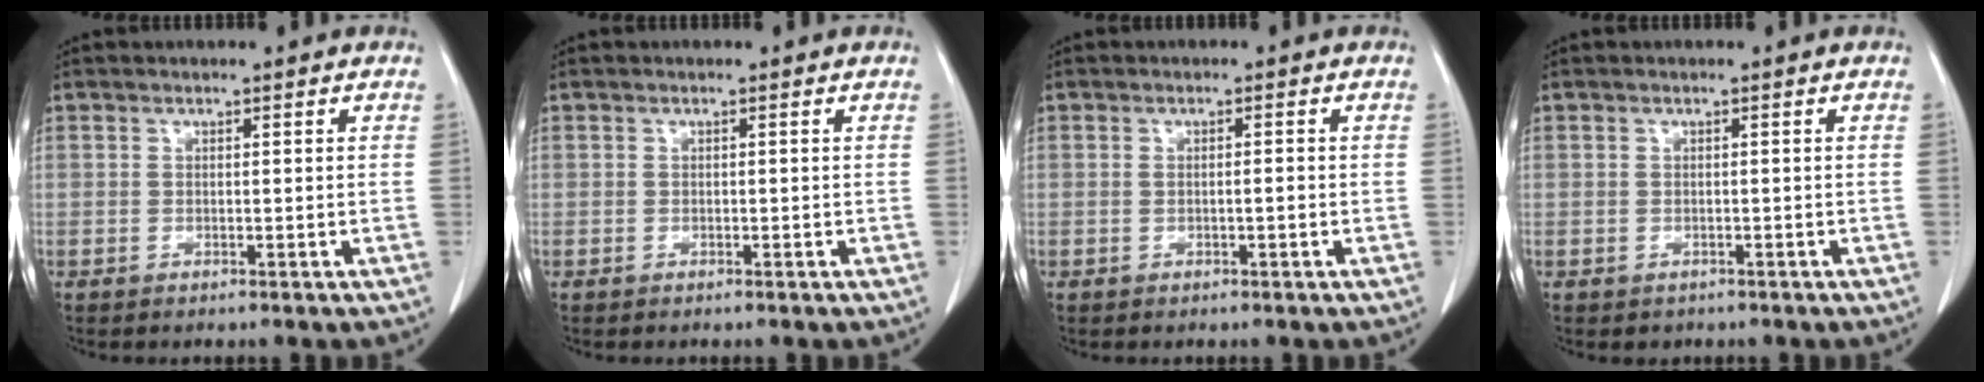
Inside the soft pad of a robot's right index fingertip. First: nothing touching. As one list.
[{"total": 0.0}, {"total": 1.1, "force": [-0.1, 0.1, 1.1], "torque": [-0.018, 0.003, 0.003]}, {"total": 1.0, "force": [-0.4, 0.9, 0.0], "torque": [-0.004, 0.004, -0.002]}]